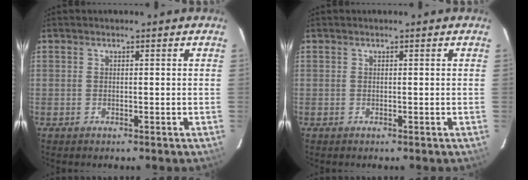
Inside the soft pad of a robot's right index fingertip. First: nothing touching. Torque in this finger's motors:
{"motor_torque": [0.00, 0.00, 0.00, 0.00]}